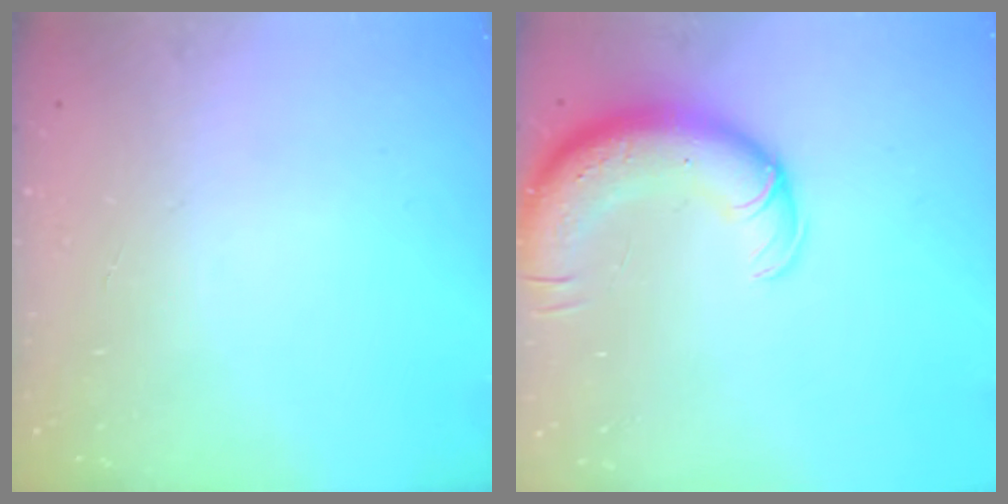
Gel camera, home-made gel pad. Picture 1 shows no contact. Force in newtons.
{"total": 14.4, "press": 14.0, "slide": 3.4}